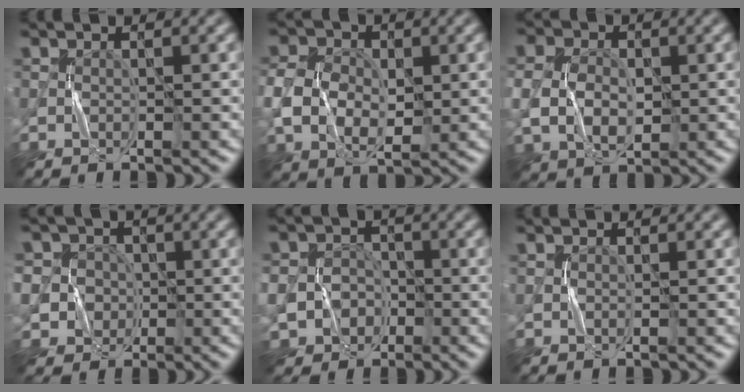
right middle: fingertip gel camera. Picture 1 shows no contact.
{"total": 6.3, "force": [0.0, 4.7, 4.2], "torque": [-0.096, 0.000, -0.003]}
{"total": 4.9, "force": [0.0, 3.7, 3.2], "torque": [-0.075, -0.003, 0.006]}
{"total": 7.4, "force": [-0.8, 7.1, 1.9], "torque": [-0.044, 0.015, -0.046]}
{"total": 6.1, "force": [-2.1, 5.3, 2.1], "torque": [-0.023, -0.018, -0.052]}
{"total": 0.0}